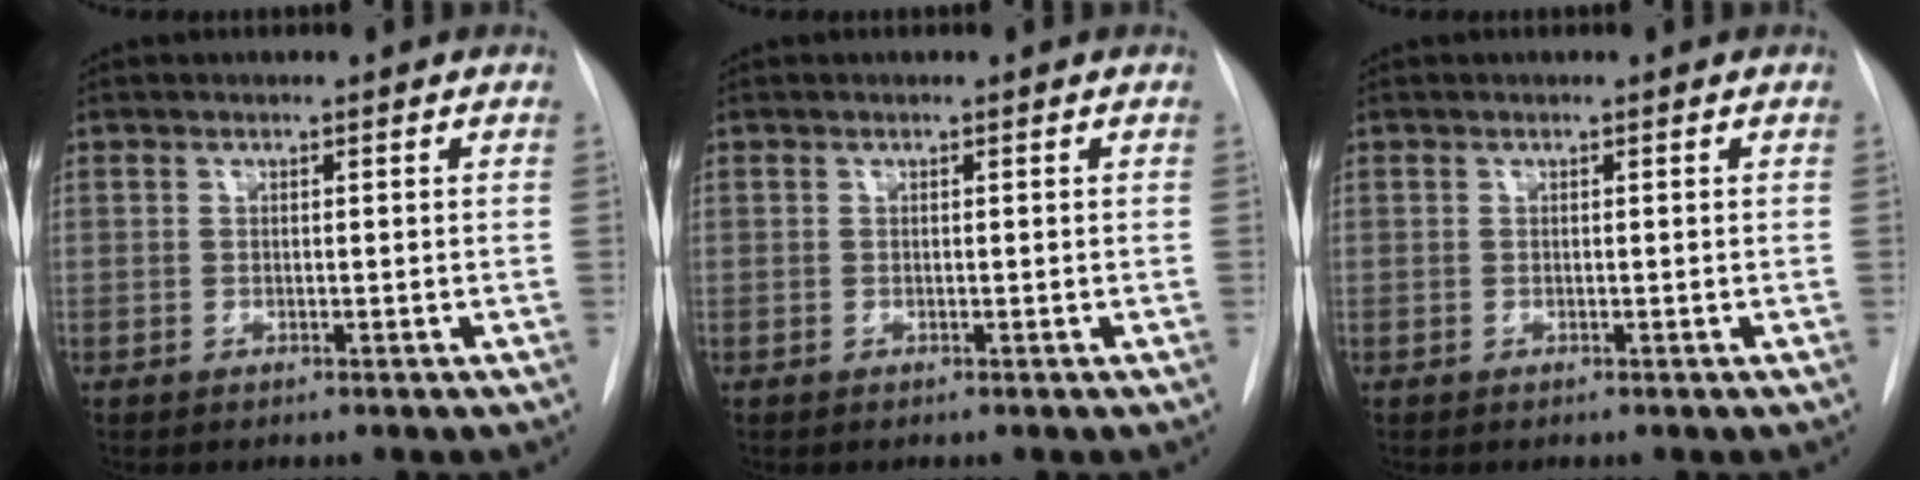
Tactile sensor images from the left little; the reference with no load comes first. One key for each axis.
{"total": 0.0}
{"total": 0.0}